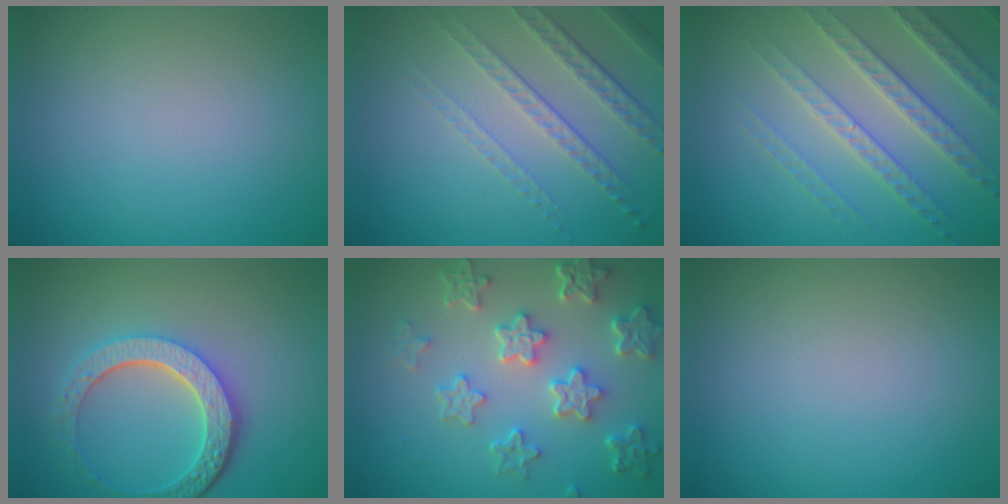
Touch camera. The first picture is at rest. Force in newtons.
{"total": 4.6, "press": 3.1, "slide": 3.4}
{"total": 5.1, "press": 4.4, "slide": 2.5}
{"total": 5.6, "press": 4.3, "slide": 3.6}
{"total": 5.6, "press": 4.4, "slide": 3.4}
{"total": 0.0}